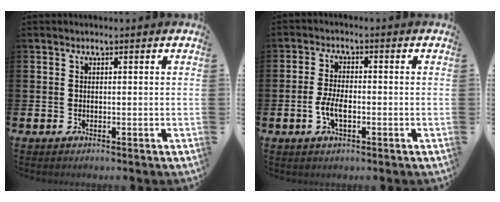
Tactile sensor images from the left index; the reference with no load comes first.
{"total": 3.8, "force": [-0.9, 1.7, 3.2], "torque": [-0.062, 0.002, -0.019]}